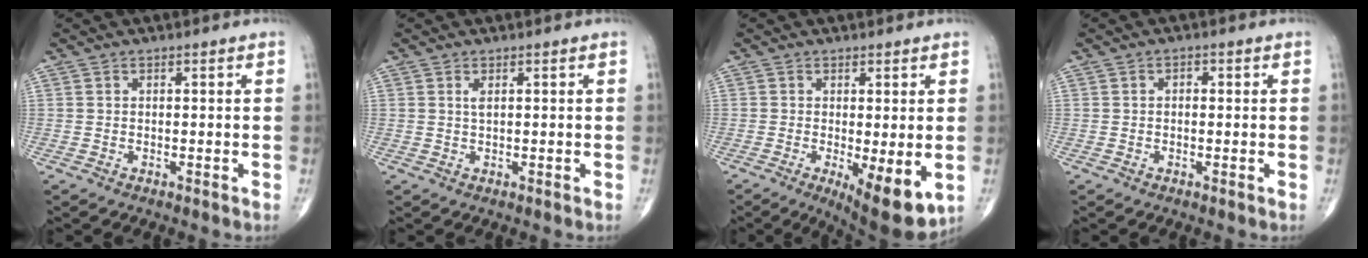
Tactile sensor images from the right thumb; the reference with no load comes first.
{"total": 1.0, "force": [0.4, 0.2, 0.9], "torque": [-0.022, 0.000, 0.007]}
{"total": 9.5, "force": [-2.3, 2.9, 8.7], "torque": [-0.123, -0.025, -0.028]}
{"total": 1.0, "force": [0.1, 0.6, 0.7], "torque": [-0.011, 0.003, -0.002]}